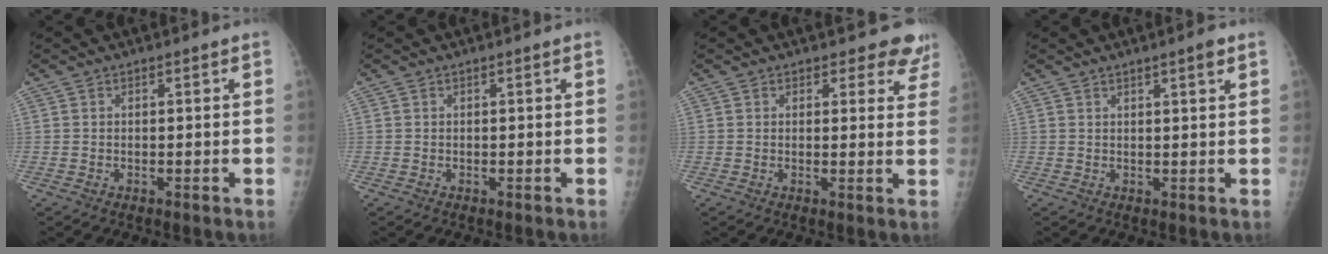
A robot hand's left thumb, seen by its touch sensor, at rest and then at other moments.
{"total": 0.0}
{"total": 6.0, "force": [5.2, 2.9, 0.7], "torque": [0.041, -0.026, 0.040]}
{"total": 2.4, "force": [1.5, 0.2, 1.8], "torque": [-0.025, -0.008, 0.022]}